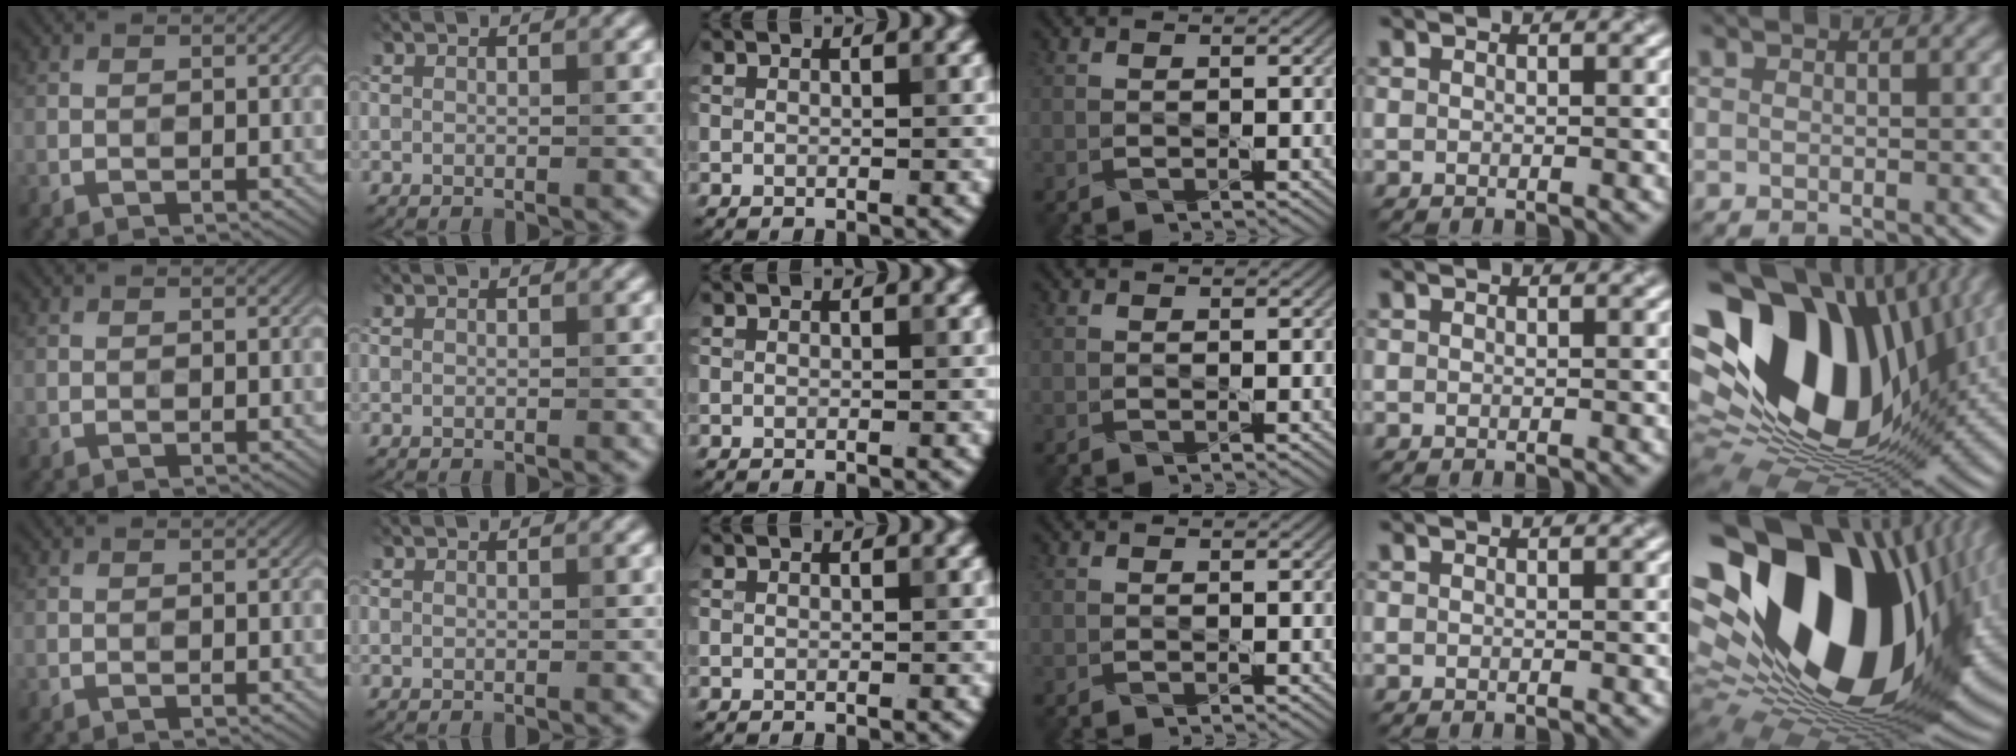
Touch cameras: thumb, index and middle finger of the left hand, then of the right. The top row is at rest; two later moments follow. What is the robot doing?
{"motion": "shake", "object": "handbell"}